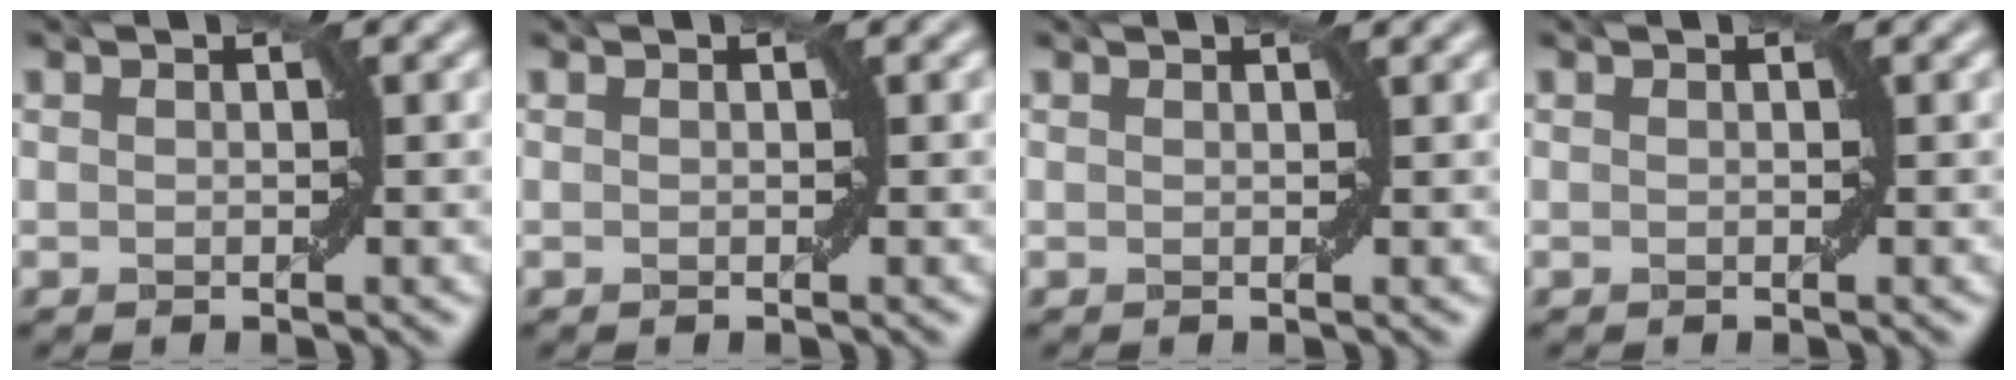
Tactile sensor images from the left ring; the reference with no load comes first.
{"total": 0.0}
{"total": 0.6, "force": [0.6, -0.1, 0.2], "torque": [-0.003, -0.001, 0.009]}
{"total": 0.0}